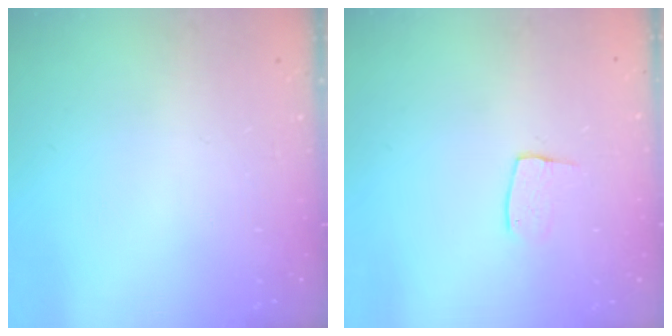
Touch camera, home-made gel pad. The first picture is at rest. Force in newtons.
{"total": 6.1, "press": 6.1, "slide": 0.3}